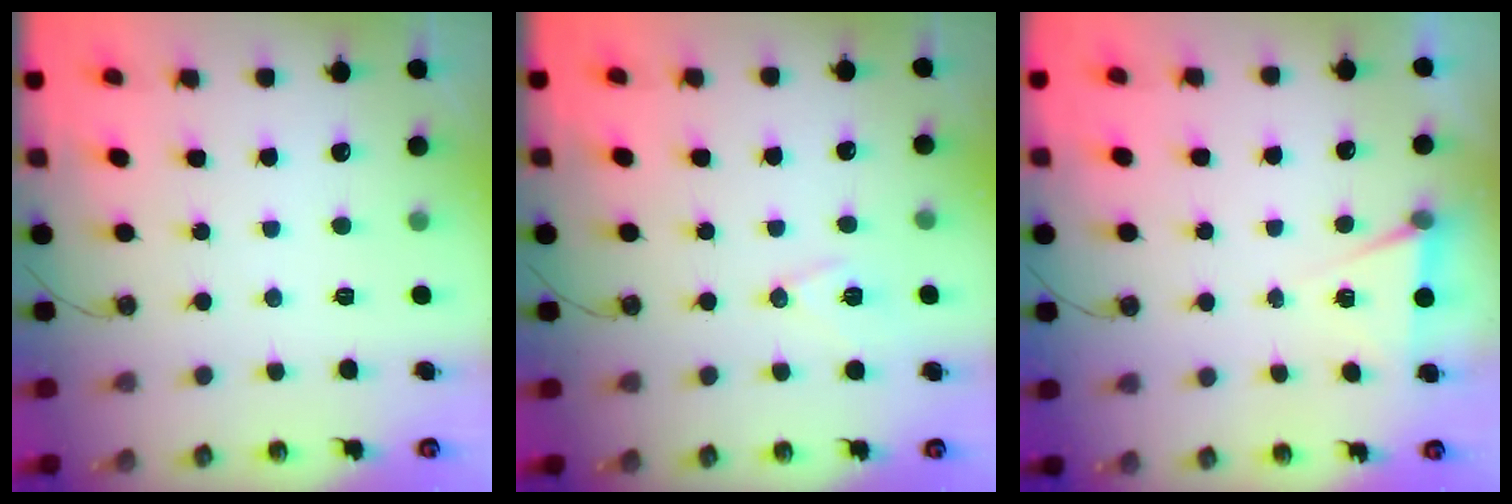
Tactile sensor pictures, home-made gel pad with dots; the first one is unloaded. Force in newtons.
{"total": 8.1, "press": 7.3, "slide": 3.5}
{"total": 5.4, "press": 2.9, "slide": 4.5}